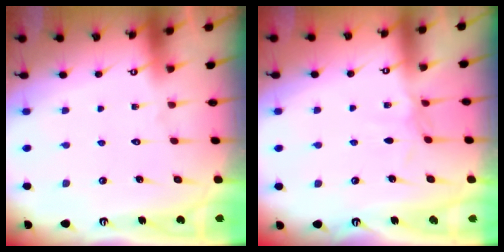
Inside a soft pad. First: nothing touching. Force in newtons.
{"total": 1.7, "press": 1.6, "slide": 0.4}